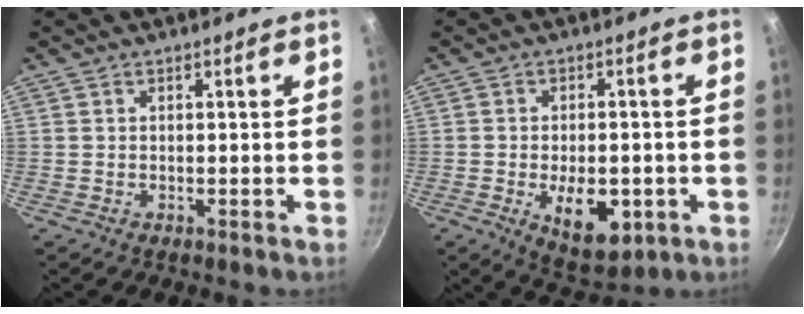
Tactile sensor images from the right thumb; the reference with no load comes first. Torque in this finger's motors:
{"motor_torque": [-0.25, 0.45, 0.10, -0.19, -0.01]}